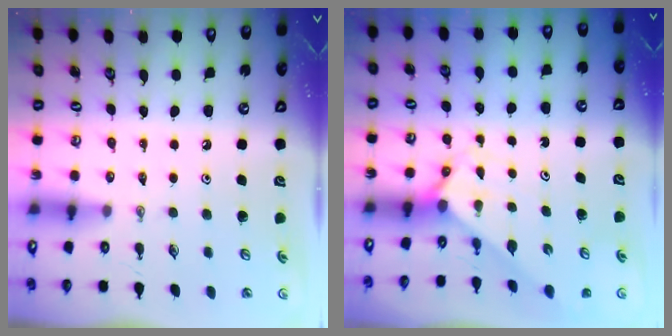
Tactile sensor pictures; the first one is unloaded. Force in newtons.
{"total": 2.3, "press": 2.3, "slide": 0.2}